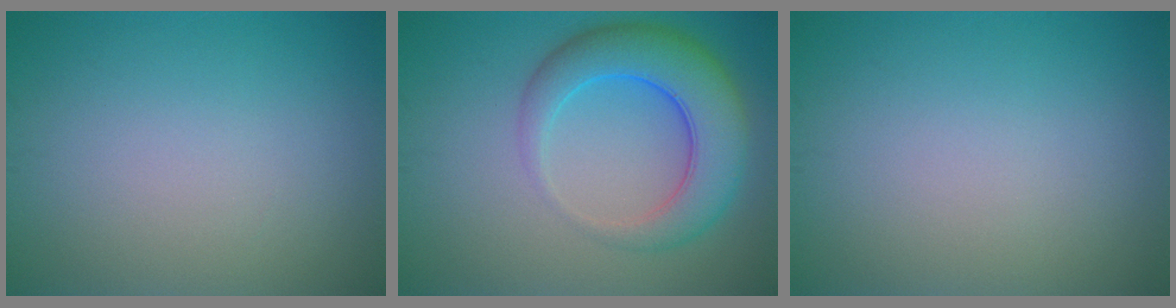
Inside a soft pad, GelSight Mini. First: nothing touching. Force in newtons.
{"total": 6.9, "press": 6.9, "slide": 0.3}
{"total": 0.0}